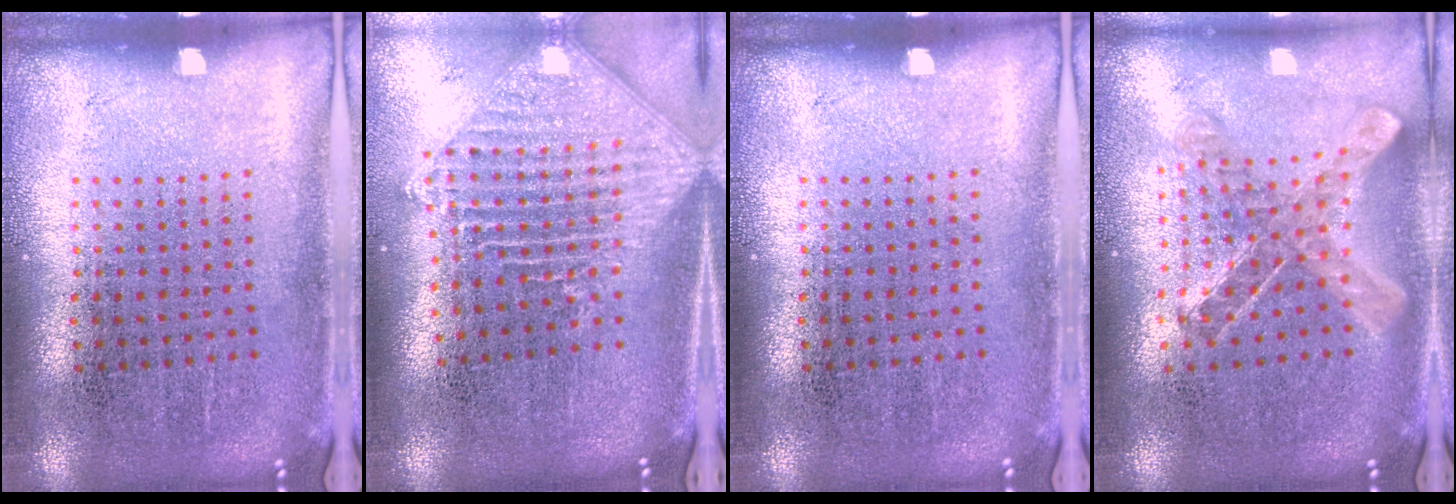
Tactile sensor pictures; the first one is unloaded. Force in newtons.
{"total": 2.2, "press": 1.8, "slide": 1.3}
{"total": 0.0}
{"total": 0.9, "press": 0.9, "slide": 0.1}